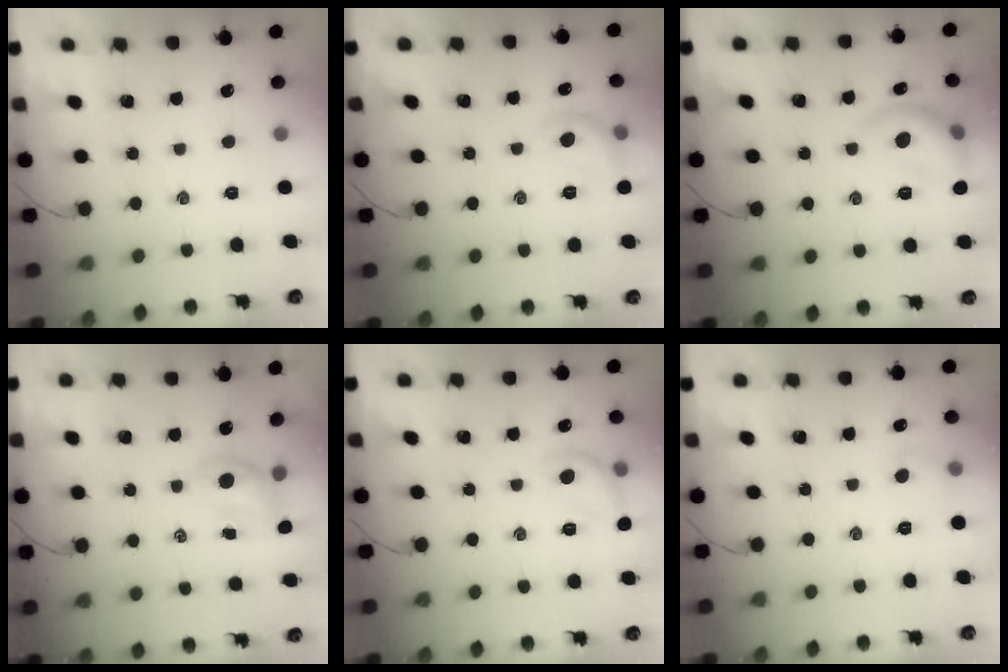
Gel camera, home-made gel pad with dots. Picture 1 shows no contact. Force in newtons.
{"total": 8.4, "press": 8.3, "slide": 1.0}
{"total": 11.5, "press": 11.5, "slide": 0.7}
{"total": 4.8, "press": 4.8, "slide": 0.6}
{"total": 9.7, "press": 9.6, "slide": 1.3}
{"total": 4.8, "press": 4.5, "slide": 1.5}